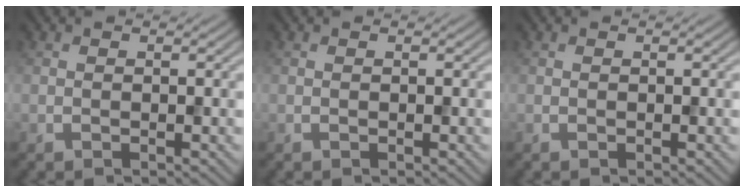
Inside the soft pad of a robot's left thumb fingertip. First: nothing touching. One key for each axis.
{"total": 0.0}
{"total": 0.0}